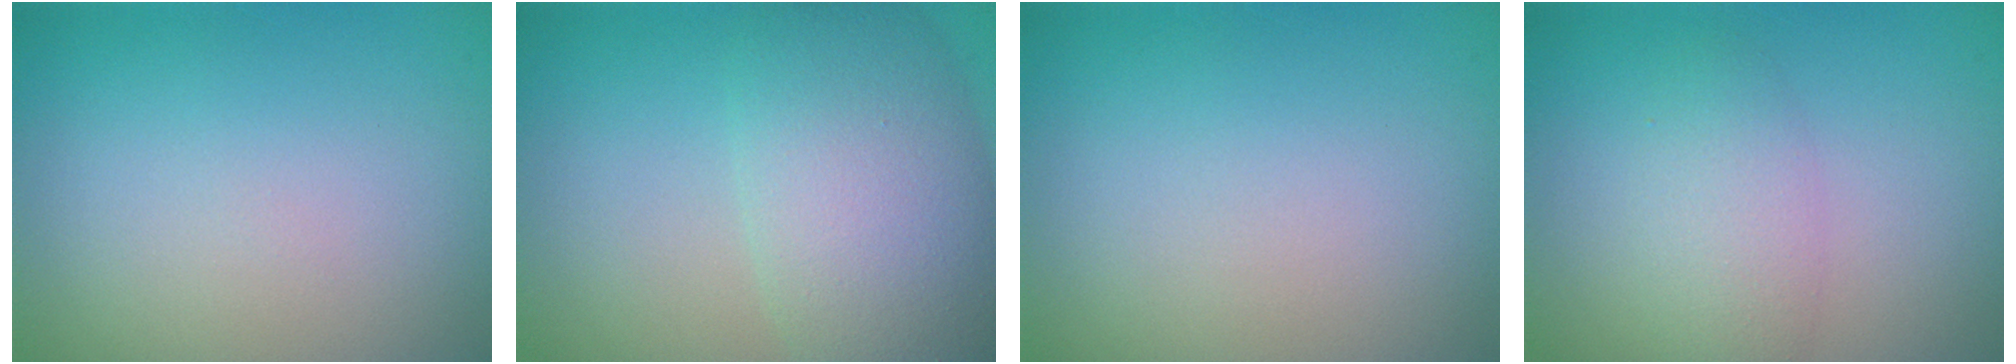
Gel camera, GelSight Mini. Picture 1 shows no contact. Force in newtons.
{"total": 8.5, "press": 8.5, "slide": 0.2}
{"total": 0.0}
{"total": 2.7, "press": 2.7, "slide": 0.1}